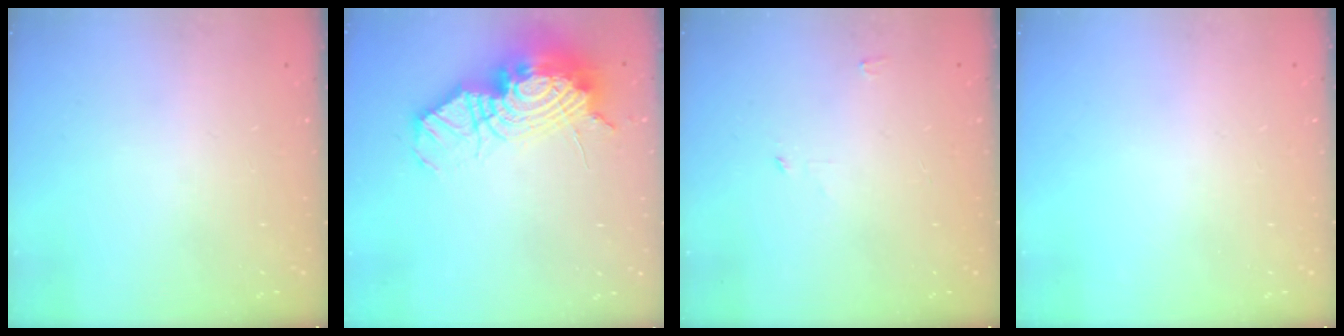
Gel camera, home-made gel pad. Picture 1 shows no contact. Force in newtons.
{"total": 20.7, "press": 20.6, "slide": 2.1}
{"total": 2.4, "press": 2.4, "slide": 0.2}
{"total": 0.0}